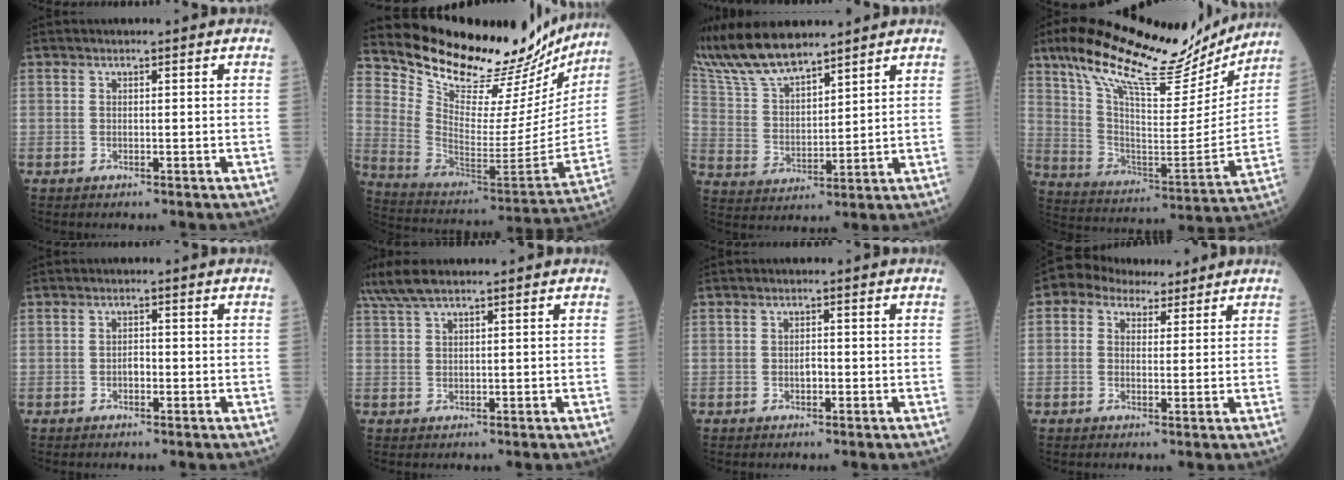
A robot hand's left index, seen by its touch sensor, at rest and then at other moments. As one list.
[{"total": 27.8, "force": [25.3, 7.4, 8.9], "torque": [-0.148, -0.078, 0.353]}, {"total": 13.4, "force": [11.9, 2.8, 5.4], "torque": [-0.126, 0.015, 0.241]}, {"total": 24.8, "force": [20.1, 6.0, 13.2], "torque": [-0.227, 0.004, 0.308]}, {"total": 1.4, "force": [-0.6, 0.8, 1.0], "torque": [-0.013, 0.002, -0.013]}, {"total": 5.0, "force": [3.9, 0.8, 3.1], "torque": [-0.074, 0.022, 0.080]}, {"total": 1.3, "force": [-0.5, 0.7, 1.0], "torque": [-0.016, 0.001, -0.011]}, {"total": 5.8, "force": [4.1, 3.7, 1.9], "torque": [-0.035, 0.031, 0.067]}]